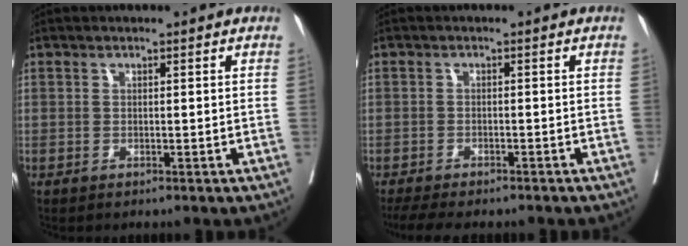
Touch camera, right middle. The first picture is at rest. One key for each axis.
{"total": 8.3, "fx": -7.1, "fy": 2.2, "fz": 3.7, "tx": -0.051, "ty": -0.005, "tz": -0.102}